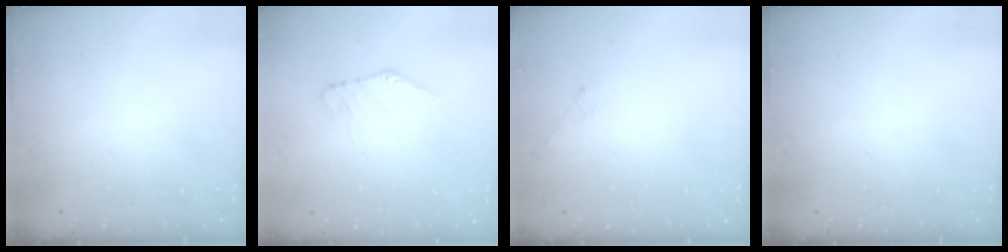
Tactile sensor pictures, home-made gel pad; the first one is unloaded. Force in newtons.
{"total": 1.7, "press": 1.7, "slide": 0.2}
{"total": 2.3, "press": 2.3, "slide": 0.5}
{"total": 0.0}